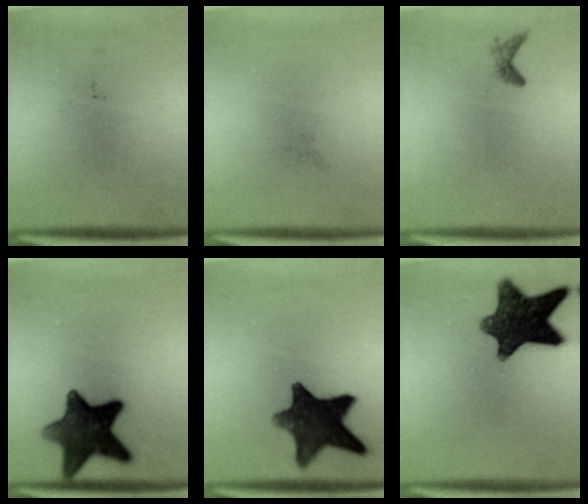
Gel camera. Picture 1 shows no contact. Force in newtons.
{"total": 0.0}
{"total": 0.9}
{"total": 12.7}
{"total": 12.5}
{"total": 12.1}